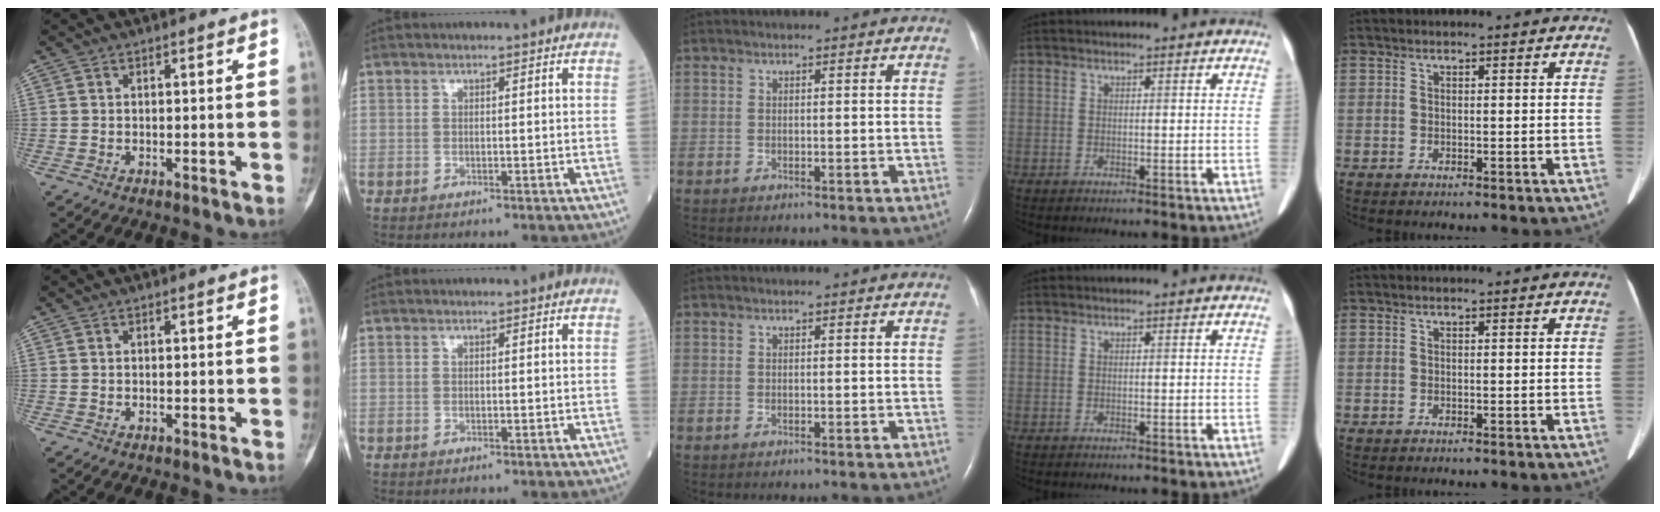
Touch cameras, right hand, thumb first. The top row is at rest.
{}